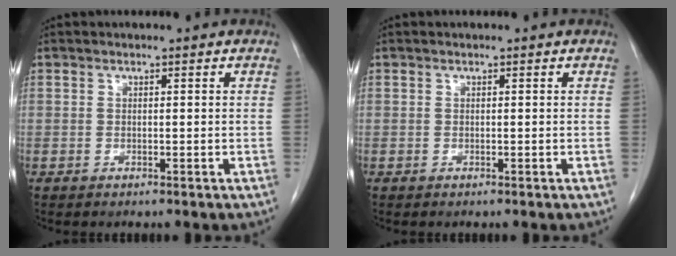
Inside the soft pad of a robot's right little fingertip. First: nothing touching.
{"total": 0.0}